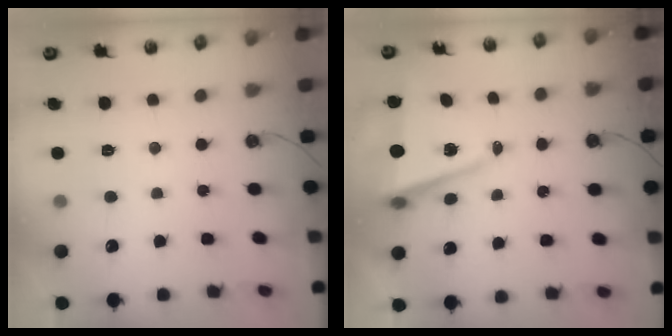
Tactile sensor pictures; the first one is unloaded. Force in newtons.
{"total": 8.1, "press": 7.4, "slide": 3.4}